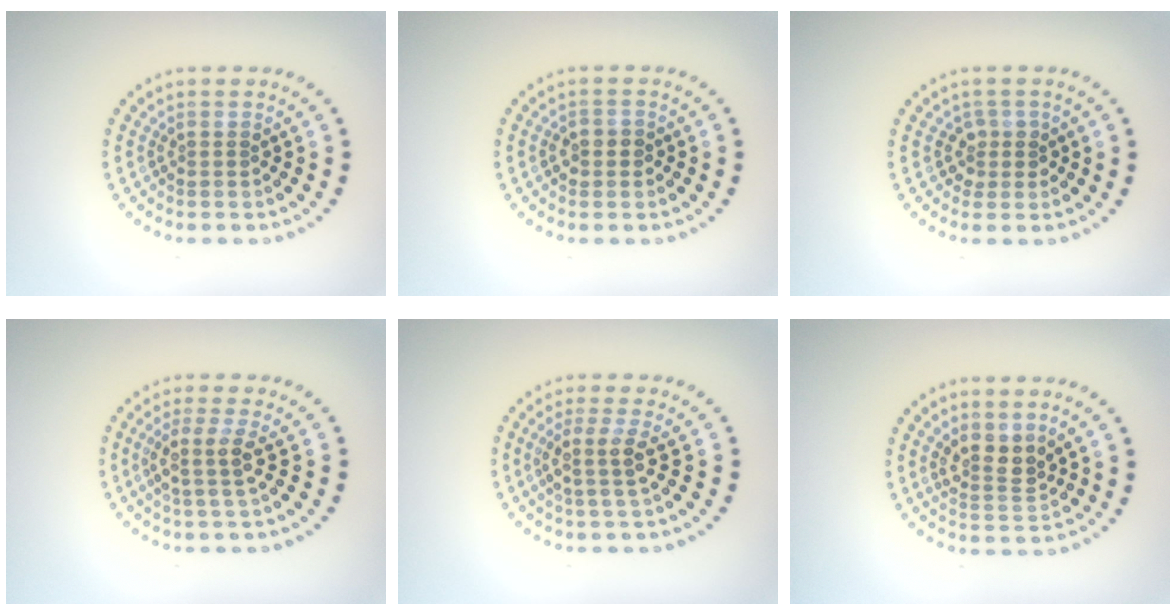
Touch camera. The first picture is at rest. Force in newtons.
{"total": 1.6, "press": 1.5, "slide": 0.4}
{"total": 1.8, "press": 1.4, "slide": 1.2}
{"total": 2.4, "press": 1.9, "slide": 1.4}
{"total": 2.4, "press": 1.9, "slide": 1.4}
{"total": 2.8, "press": 2.4, "slide": 1.3}